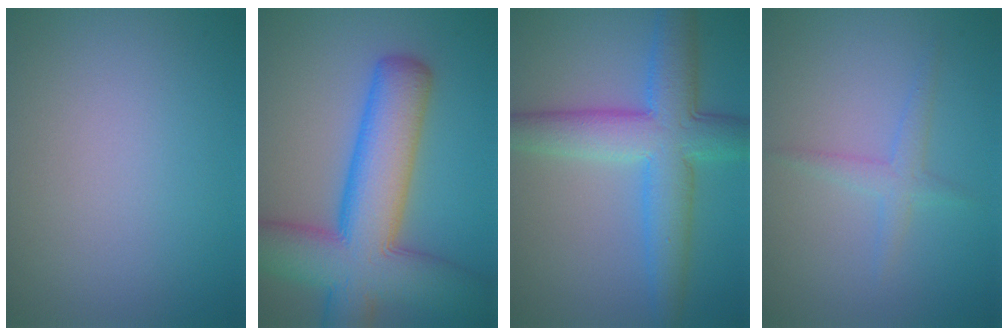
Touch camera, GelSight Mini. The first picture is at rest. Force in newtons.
{"total": 11.8, "press": 11.8, "slide": 0.6}
{"total": 7.5, "press": 7.5, "slide": 0.1}
{"total": 1.7, "press": 1.7, "slide": 0.0}